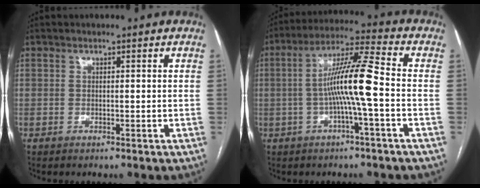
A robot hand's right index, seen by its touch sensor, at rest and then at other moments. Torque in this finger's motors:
{"motor_torque": [1.43, -0.51, 0.57, 0.21]}